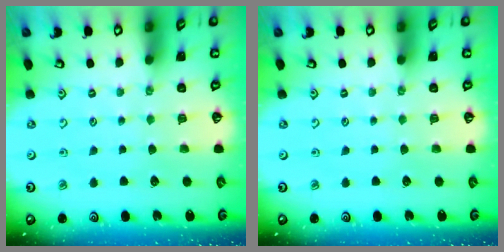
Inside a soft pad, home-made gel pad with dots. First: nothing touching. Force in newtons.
{"total": 0.0}